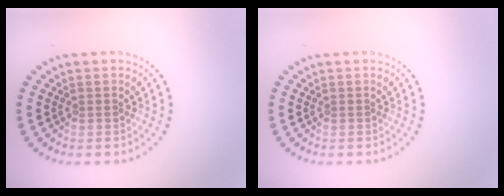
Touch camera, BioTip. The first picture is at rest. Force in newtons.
{"total": 0.0}